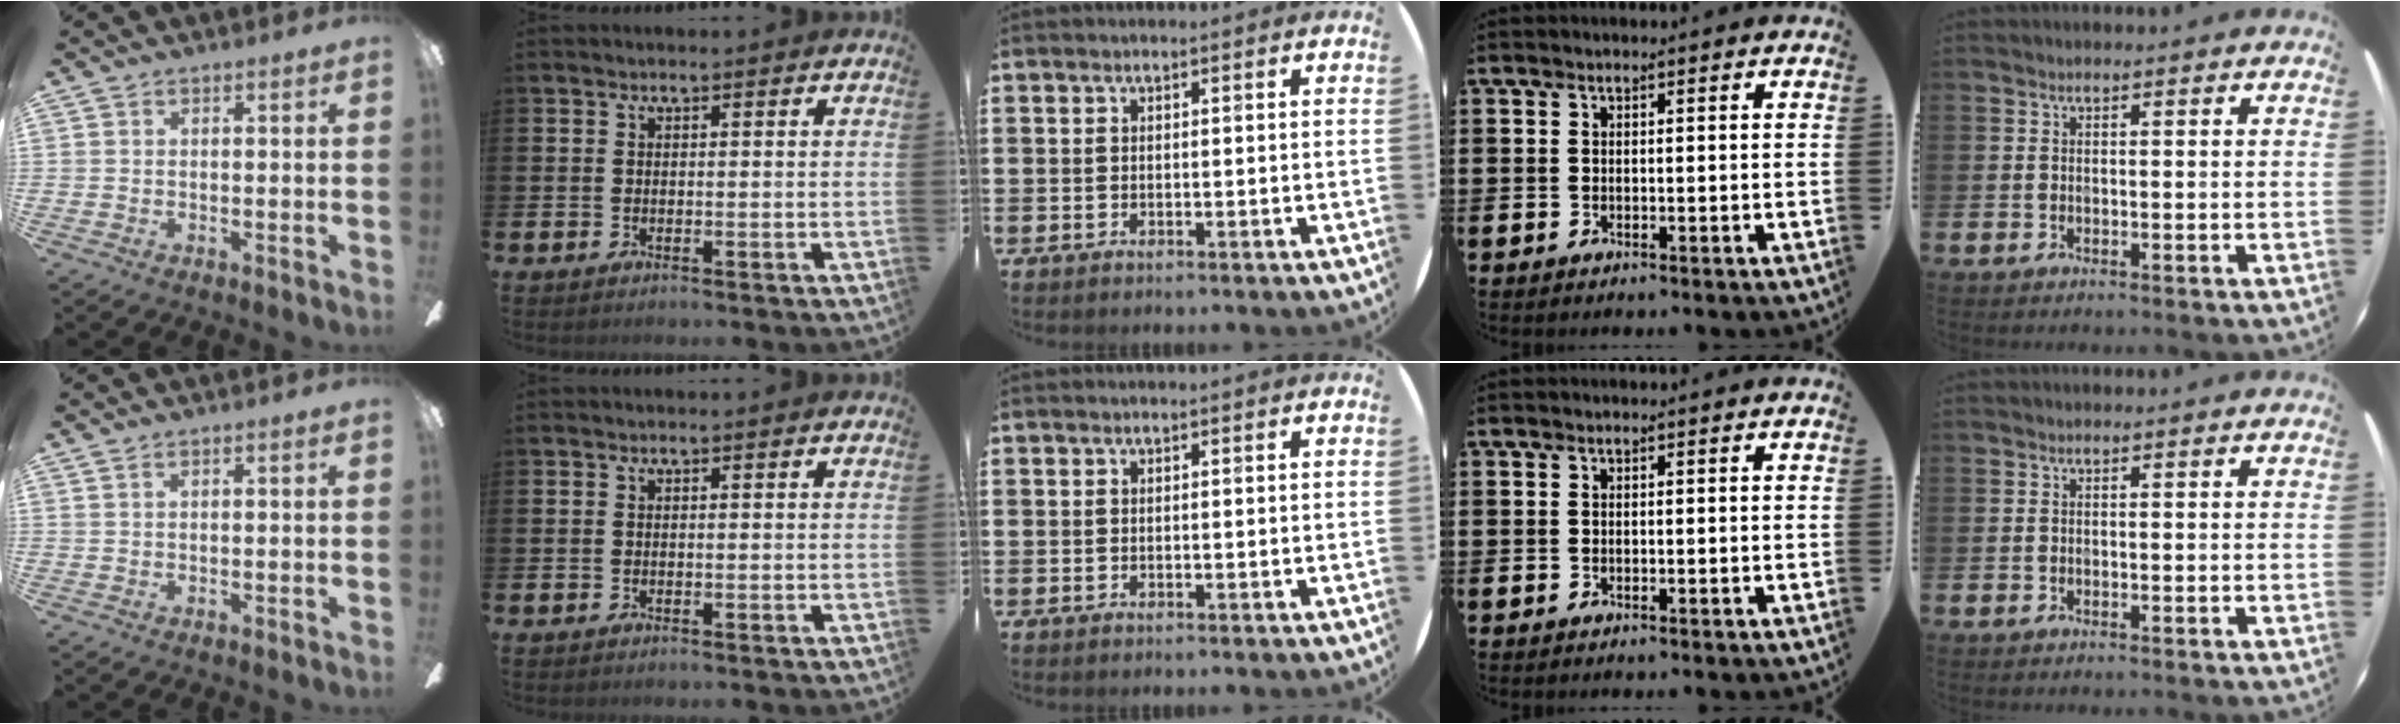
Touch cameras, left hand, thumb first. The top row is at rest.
{"thumb": {"total": 0.8, "force": [0.3, 0.2, 0.7], "torque": [-0.013, 0.002, 0.005]}}